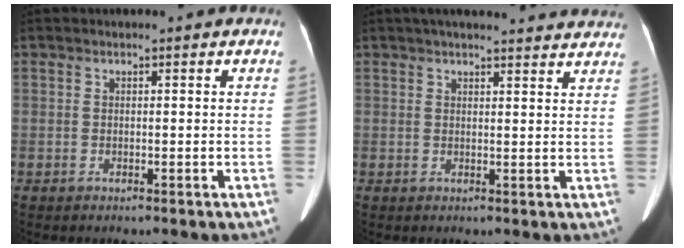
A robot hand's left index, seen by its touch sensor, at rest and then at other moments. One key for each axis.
{"total": 18.5, "fx": 16.9, "fy": 2.7, "fz": 6.9, "tx": -0.088, "ty": 0.035, "tz": 0.206}